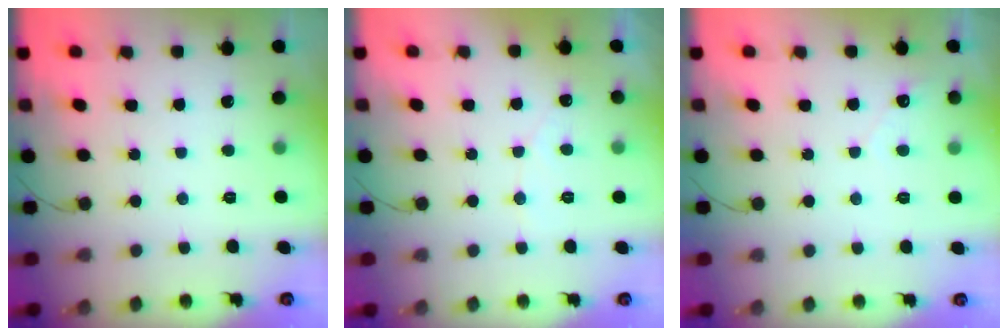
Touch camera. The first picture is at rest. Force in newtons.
{"total": 3.0, "press": 3.0, "slide": 0.1}
{"total": 1.7, "press": 1.7, "slide": 0.1}